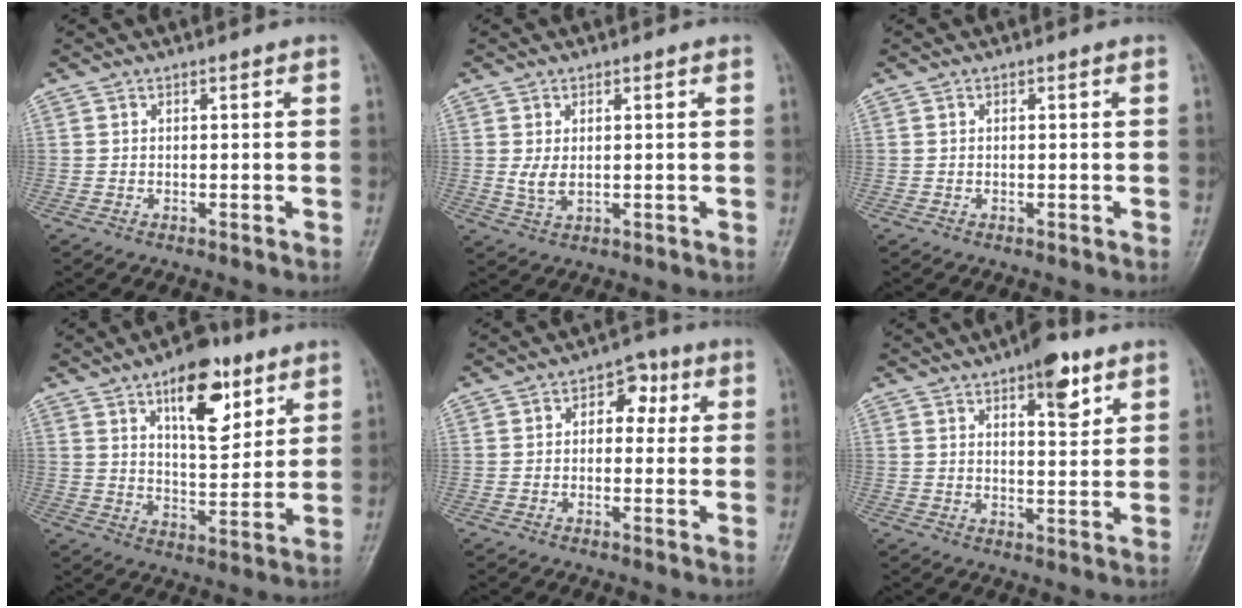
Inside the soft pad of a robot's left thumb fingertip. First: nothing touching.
{"total": 3.0, "force": [0.3, 1.7, 2.5], "torque": [-0.052, -0.002, 0.012]}
{"total": 0.0}
{"total": 13.8, "force": [7.2, 6.4, 9.8], "torque": [-0.115, -0.038, 0.114]}
{"total": 5.6, "force": [1.3, 3.9, 3.8], "torque": [-0.017, 0.009, 0.009]}
{"total": 8.0, "force": [4.6, 3.1, 5.8], "torque": [-0.063, -0.023, 0.062]}